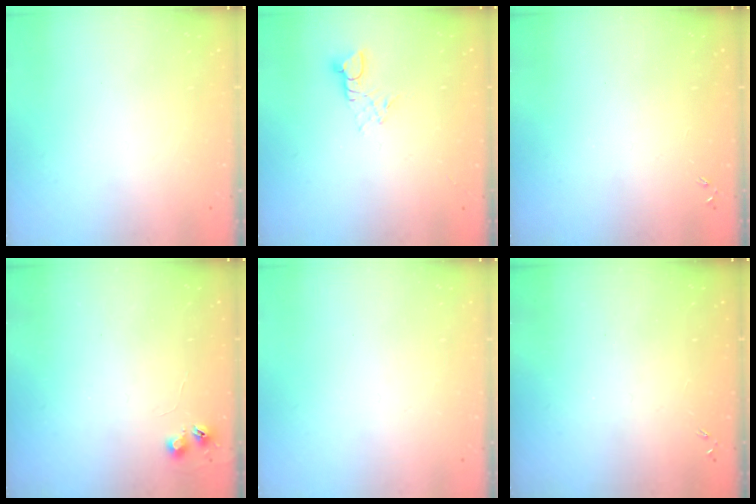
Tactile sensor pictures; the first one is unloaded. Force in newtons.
{"total": 2.3, "press": 2.3, "slide": 0.2}
{"total": 0.0}
{"total": 4.0, "press": 4.0, "slide": 0.6}
{"total": 0.0}
{"total": 0.0}